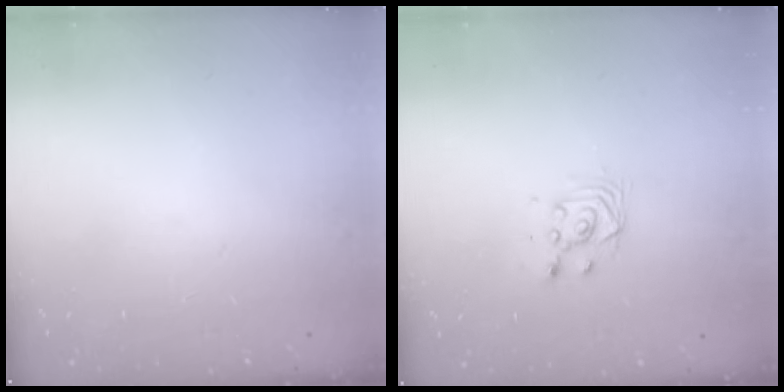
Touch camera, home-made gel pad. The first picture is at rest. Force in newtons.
{"total": 4.7, "press": 4.6, "slide": 1.2}